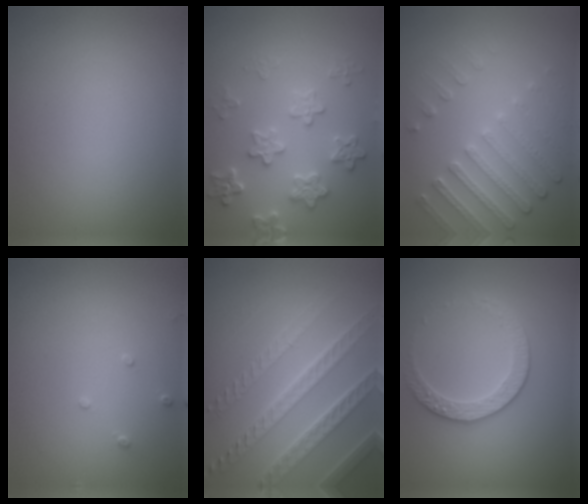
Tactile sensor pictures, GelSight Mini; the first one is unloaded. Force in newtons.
{"total": 4.0, "press": 3.5, "slide": 1.9}
{"total": 4.6, "press": 3.4, "slide": 3.1}
{"total": 0.8, "press": 0.8, "slide": 0.2}
{"total": 7.8, "press": 5.4, "slide": 5.6}
{"total": 2.4, "press": 1.9, "slide": 1.5}